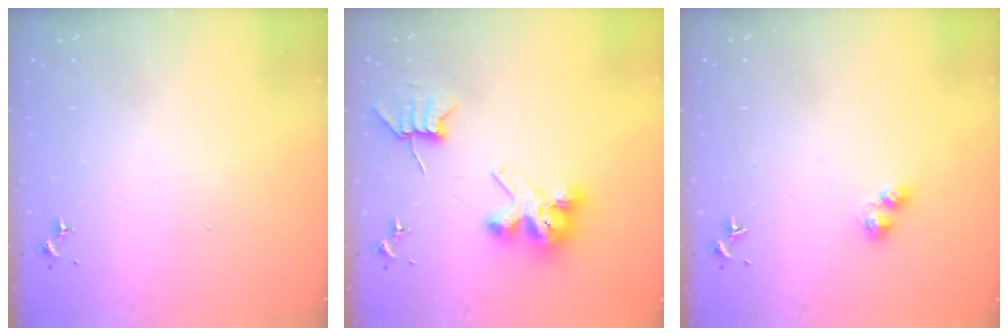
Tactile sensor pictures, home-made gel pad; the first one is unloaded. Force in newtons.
{"total": 10.5, "press": 10.4, "slide": 1.0}
{"total": 3.5, "press": 3.4, "slide": 0.5}